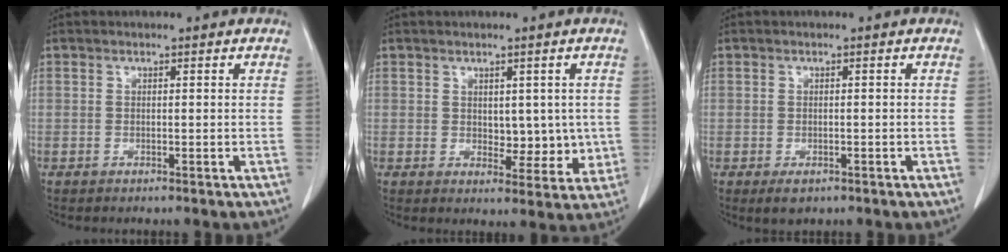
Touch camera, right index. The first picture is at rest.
{"total": 6.9, "force": [0.4, 4.4, 5.4], "torque": [-0.063, 0.004, 0.019]}
{"total": 3.7, "force": [-2.0, 2.2, 2.2], "torque": [-0.039, -0.005, -0.023]}